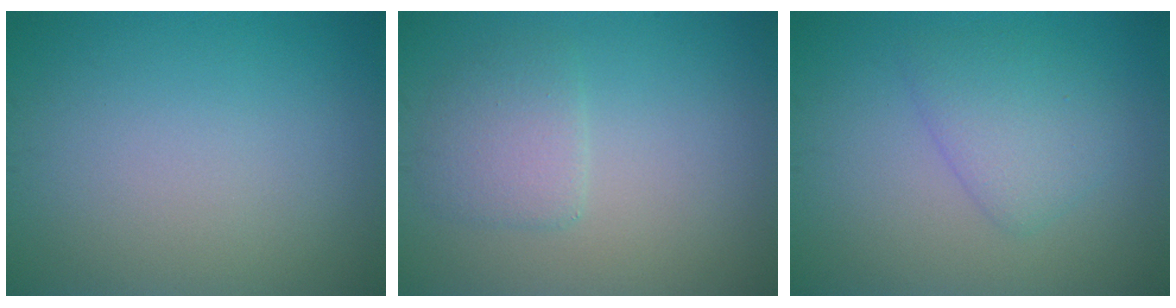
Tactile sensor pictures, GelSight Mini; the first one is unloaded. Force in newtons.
{"total": 2.5, "press": 2.5, "slide": 0.2}
{"total": 3.1, "press": 3.0, "slide": 0.3}